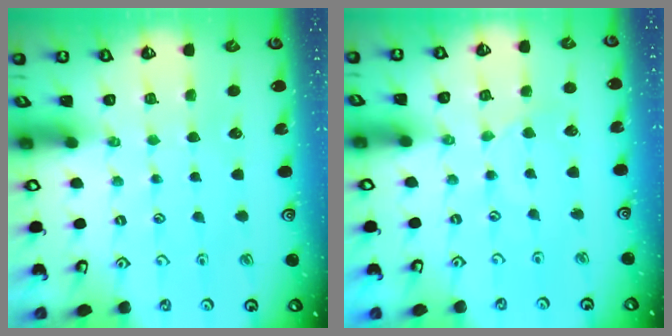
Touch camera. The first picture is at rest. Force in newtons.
{"total": 1.8, "press": 1.7, "slide": 0.4}